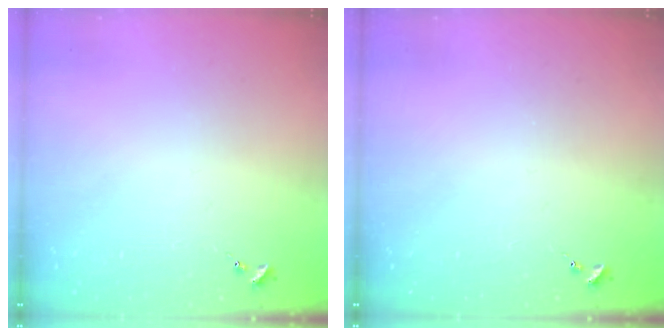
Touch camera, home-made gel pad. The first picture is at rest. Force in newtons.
{"total": 0.0}